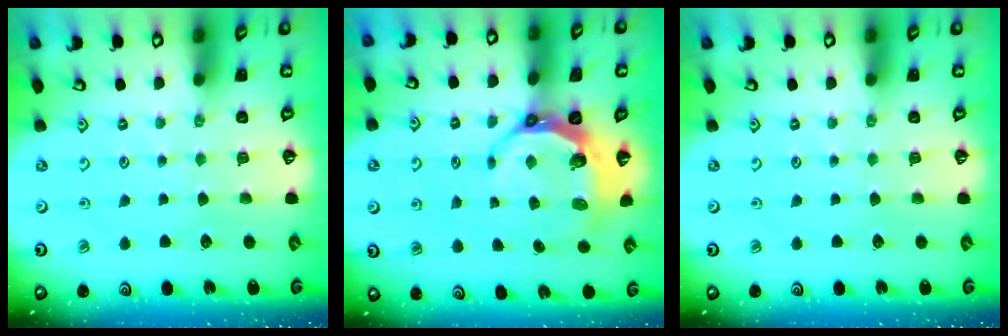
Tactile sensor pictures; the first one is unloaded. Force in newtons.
{"total": 7.4, "press": 6.7, "slide": 3.1}
{"total": 0.0}